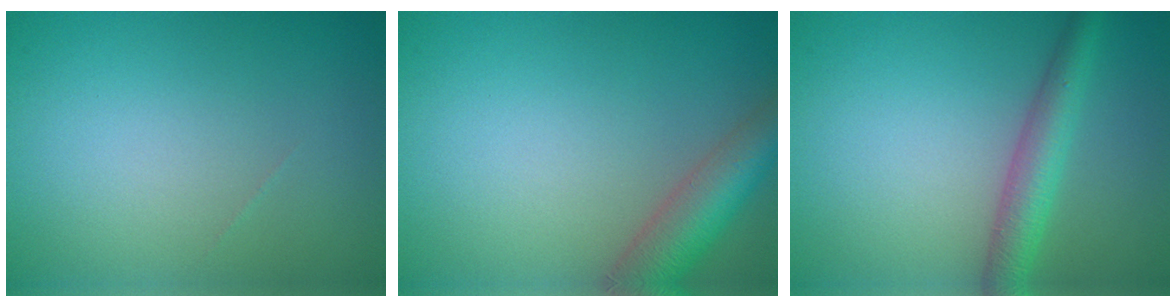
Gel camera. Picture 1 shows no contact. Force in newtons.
{"total": 5.0, "press": 5.0, "slide": 0.3}
{"total": 3.5, "press": 3.5, "slide": 0.1}